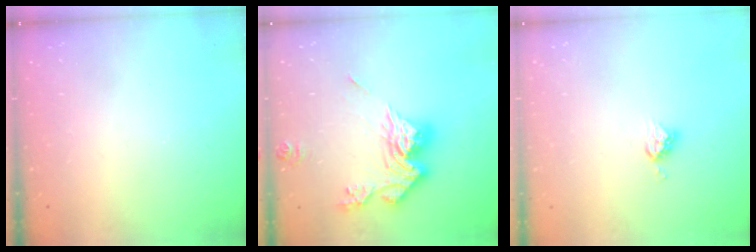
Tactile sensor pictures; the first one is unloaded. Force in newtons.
{"total": 16.4, "press": 16.3, "slide": 1.9}
{"total": 5.4, "press": 5.4, "slide": 0.1}